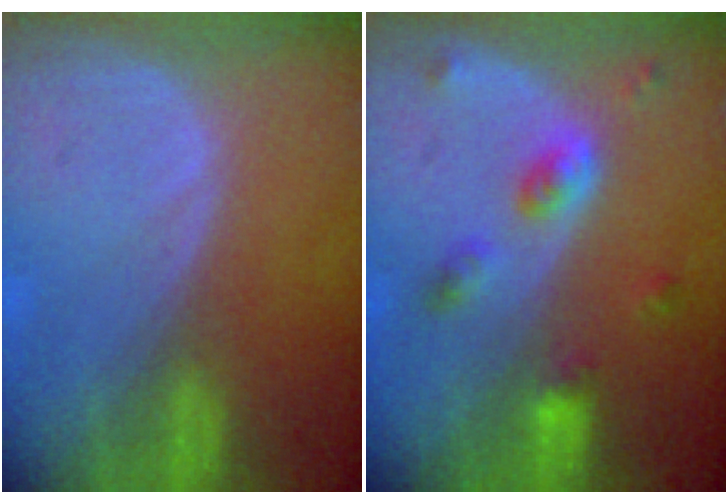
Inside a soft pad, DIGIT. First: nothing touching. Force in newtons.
{"total": 5.1, "press": 4.5, "slide": 2.3}